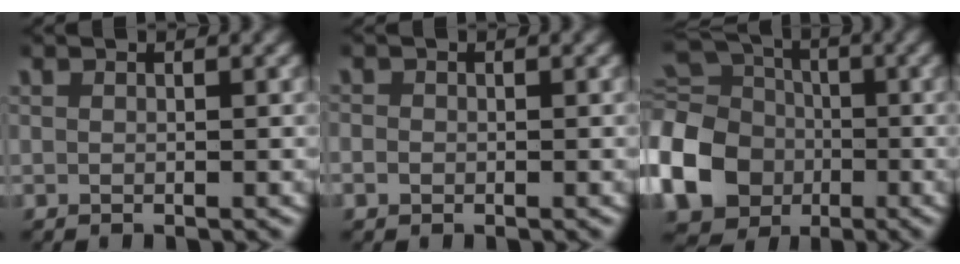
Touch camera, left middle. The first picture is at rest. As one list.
[{"total": 0.9, "force": [-0.4, 0.8, 0.1], "torque": [-0.010, -0.002, -0.008]}, {"total": 13.9, "force": [-3.1, 12.5, 5.1], "torque": [-0.136, -0.056, -0.050]}]